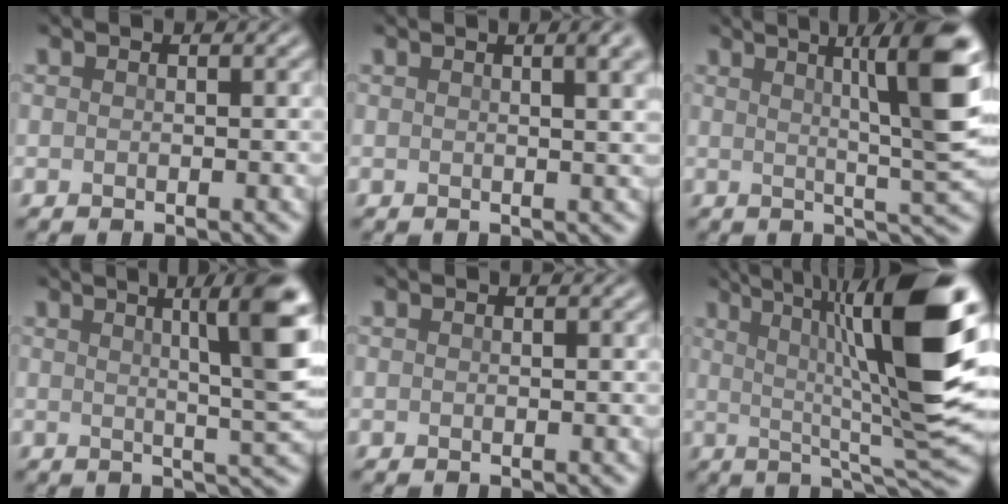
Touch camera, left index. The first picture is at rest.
{"total": 3.4, "force": [1.3, 1.2, 2.9], "torque": [-0.019, 0.008, 0.011]}
{"total": 9.8, "force": [2.8, 1.6, 9.2], "torque": [-0.112, 0.013, 0.040]}
{"total": 8.9, "force": [2.7, 1.8, 8.3], "torque": [-0.086, 0.016, 0.033]}
{"total": 0.0}
{"total": 13.1, "force": [2.8, 2.2, 12.6], "torque": [-0.188, 0.013, 0.044]}